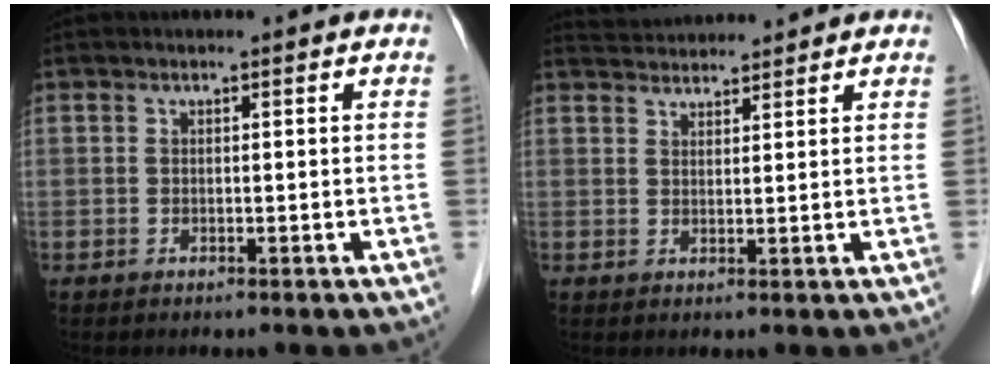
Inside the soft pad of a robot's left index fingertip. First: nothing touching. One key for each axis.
{"total": 5.3, "fx": 5.3, "fy": 0.6, "fz": 0.6, "tx": -0.016, "ty": 0.035, "tz": 0.085}